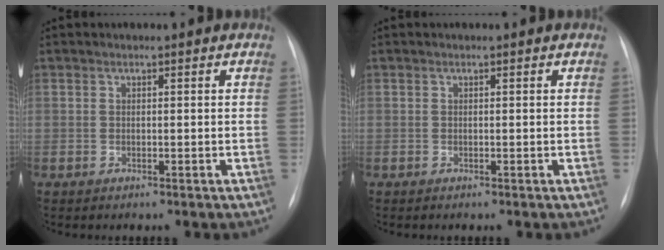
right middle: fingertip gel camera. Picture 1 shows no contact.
{"total": 0.0}